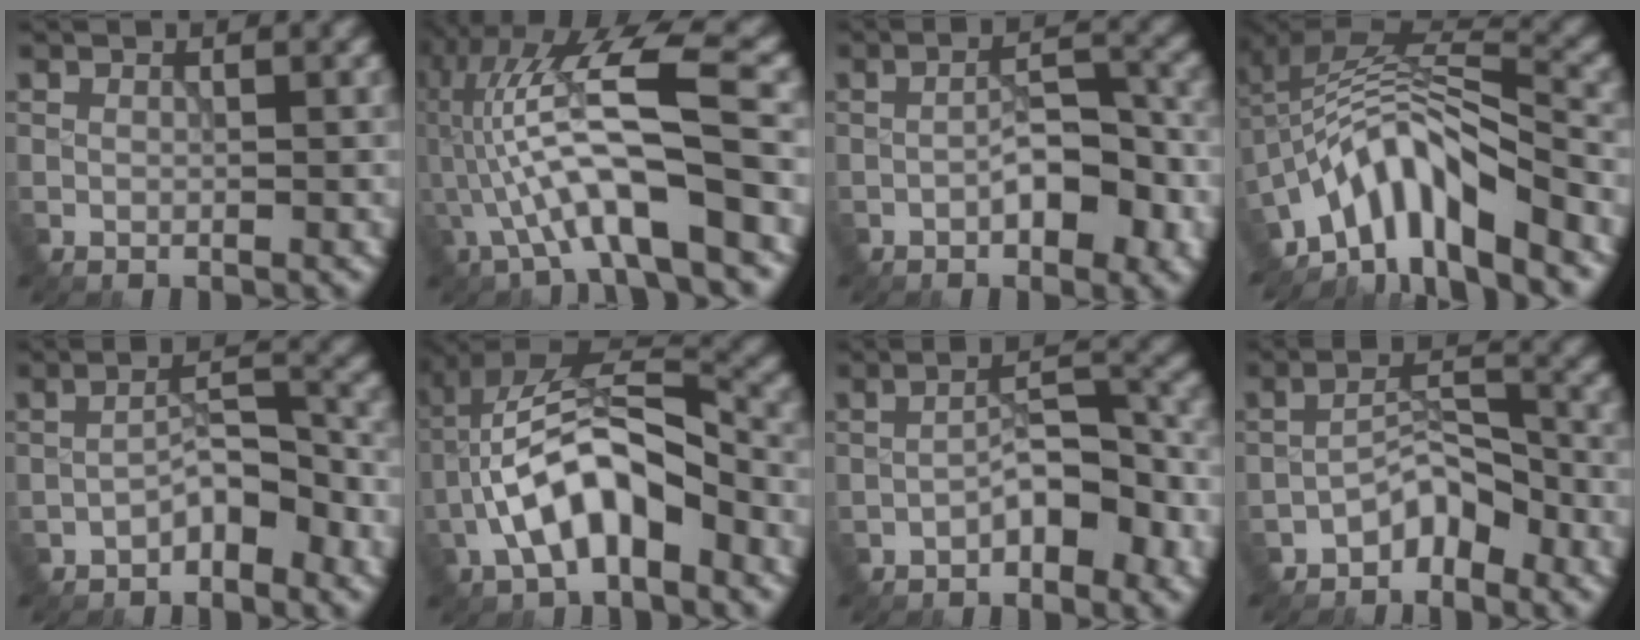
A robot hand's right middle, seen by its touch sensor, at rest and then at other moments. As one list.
[{"total": 9.7, "force": [-1.7, 1.9, 9.3], "torque": [-0.179, 0.026, -0.033]}, {"total": 5.1, "force": [-1.8, 2.1, 4.3], "torque": [-0.066, 0.009, -0.029]}, {"total": 9.6, "force": [-5.9, 3.0, 6.9], "torque": [-0.107, 0.011, -0.114]}, {"total": 3.3, "force": [-2.1, 1.2, 2.2], "torque": [-0.029, 0.020, -0.040]}, {"total": 9.1, "force": [-3.1, 4.1, 7.5], "torque": [-0.144, 0.025, -0.059]}, {"total": 4.5, "force": [-2.1, 1.9, 3.5], "torque": [-0.050, 0.019, -0.037]}, {"total": 3.3, "force": [-2.4, 1.3, 1.8], "torque": [-0.020, 0.022, -0.047]}]